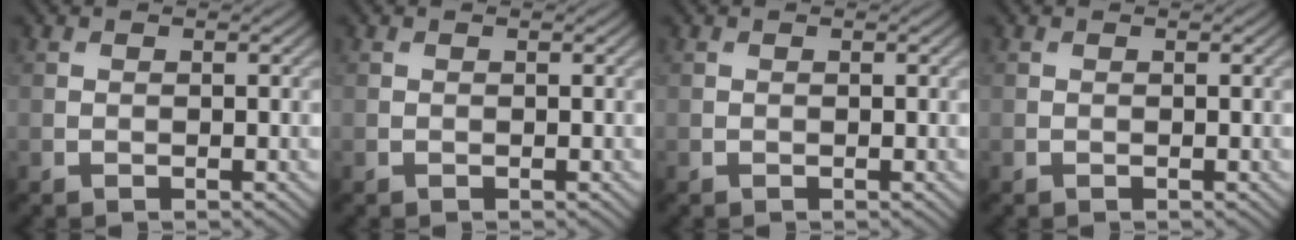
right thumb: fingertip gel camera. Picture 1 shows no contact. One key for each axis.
{"total": 0.0}
{"total": 0.0}
{"total": 0.0}